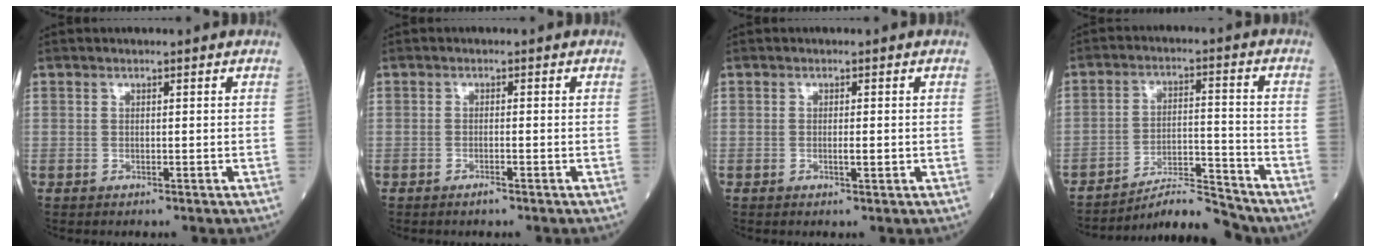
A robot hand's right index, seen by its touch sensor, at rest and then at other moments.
{"total": 1.5, "force": [-1.0, 0.3, 1.1], "torque": [-0.026, -0.002, -0.017]}
{"total": 1.7, "force": [-0.3, 0.5, 1.6], "torque": [-0.034, -0.002, -0.003]}
{"total": 14.2, "force": [-13.5, 1.2, 4.4], "torque": [-0.072, 0.029, -0.227]}